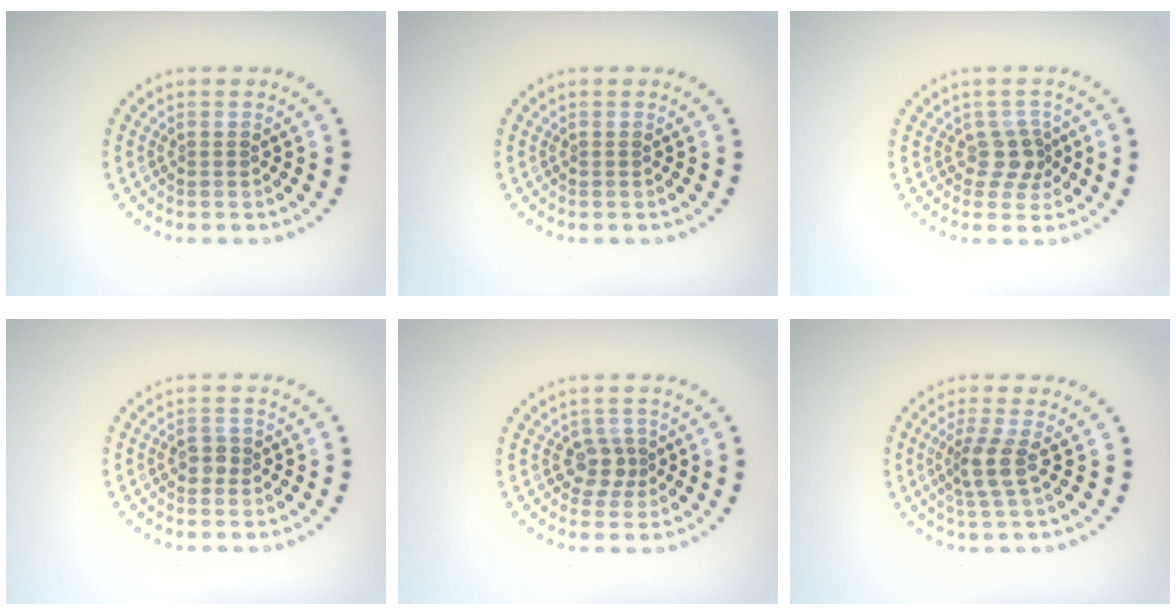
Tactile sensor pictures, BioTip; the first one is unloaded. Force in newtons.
{"total": 0.0}
{"total": 2.3, "press": 1.9, "slide": 1.4}
{"total": 1.4, "press": 1.4, "slide": 0.2}
{"total": 2.0, "press": 1.7, "slide": 1.1}
{"total": 2.7, "press": 2.1, "slide": 1.7}